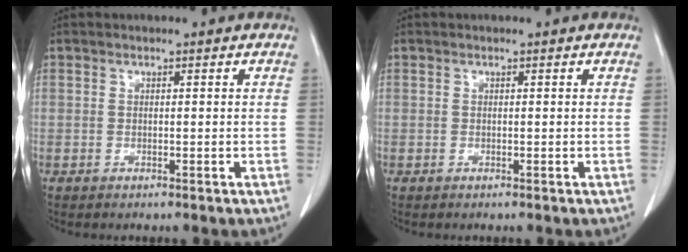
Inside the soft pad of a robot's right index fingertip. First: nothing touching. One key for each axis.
{"total": 0.0}